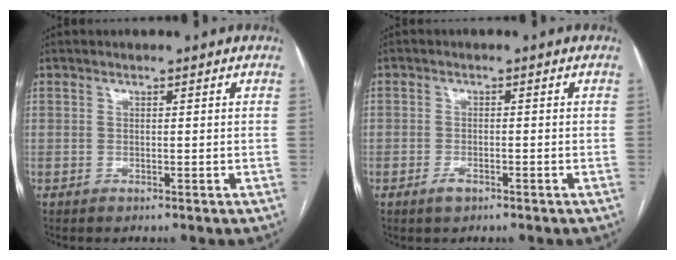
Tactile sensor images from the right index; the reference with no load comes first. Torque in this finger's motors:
{"motor_torque": [-0.12, -0.04, -0.40, -0.16]}